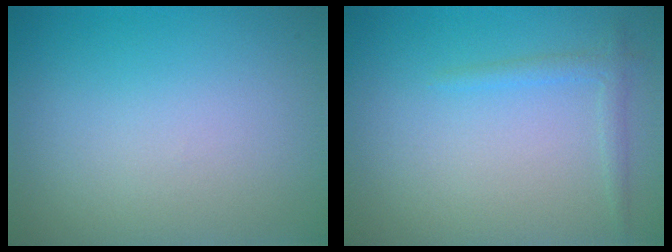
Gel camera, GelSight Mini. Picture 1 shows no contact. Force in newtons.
{"total": 1.3, "press": 1.3, "slide": 0.1}